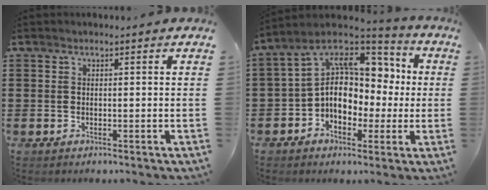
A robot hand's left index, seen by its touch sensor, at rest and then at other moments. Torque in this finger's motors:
{"motor_torque": [2.14, 0.00, 1.05, 0.21]}